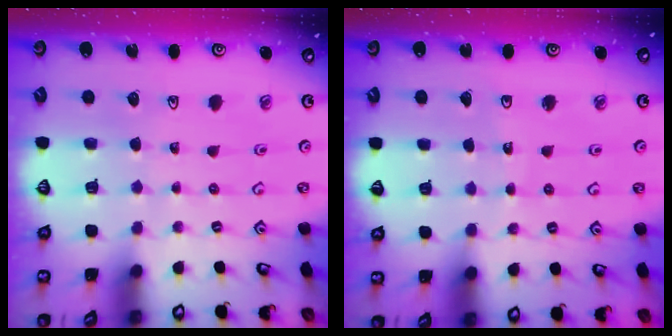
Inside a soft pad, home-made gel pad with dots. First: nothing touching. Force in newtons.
{"total": 3.5, "press": 3.5, "slide": 0.4}